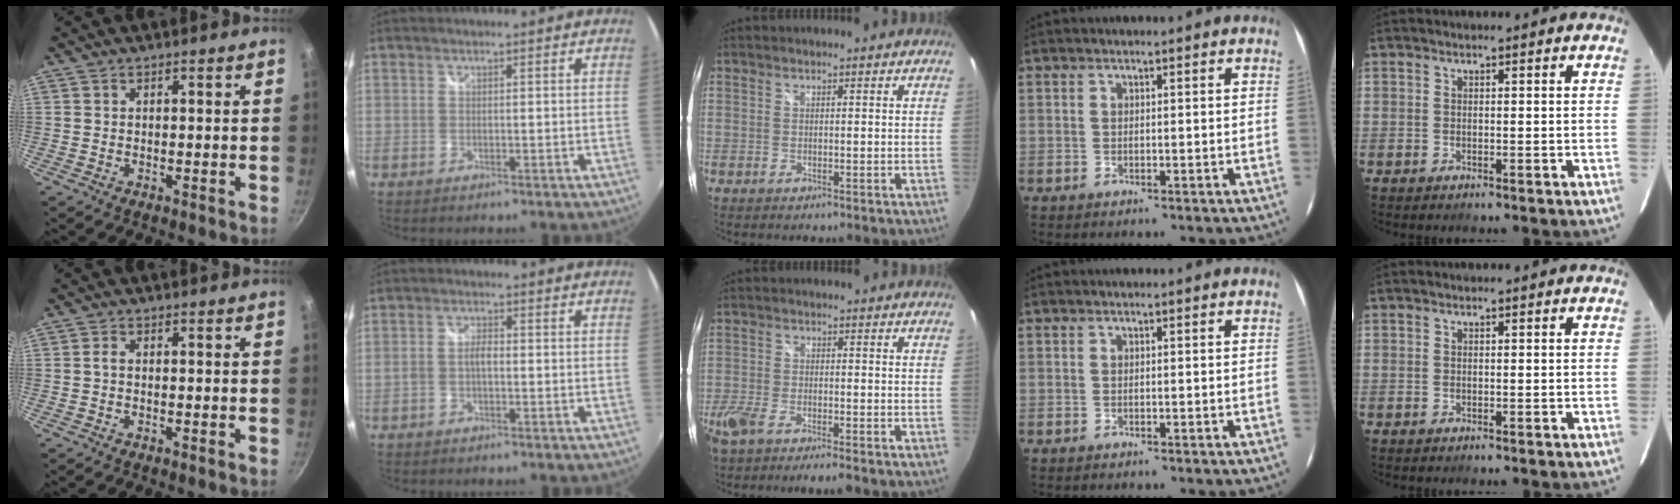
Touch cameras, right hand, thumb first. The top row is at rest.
{"thumb": {"total": 1.2, "force": [-0.1, 0.5, 1.1], "torque": [-0.030, 0.006, -0.005]}, "index": {"total": 2.6, "force": [-0.5, 1.2, 2.3], "torque": [-0.046, 0.004, -0.010]}, "middle": {"total": 7.1, "force": [-5.4, 1.6, 4.4], "torque": [-0.117, -0.023, -0.102]}}